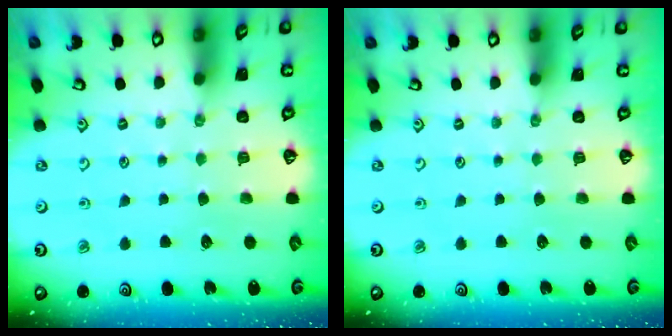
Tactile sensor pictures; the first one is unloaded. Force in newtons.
{"total": 0.0}